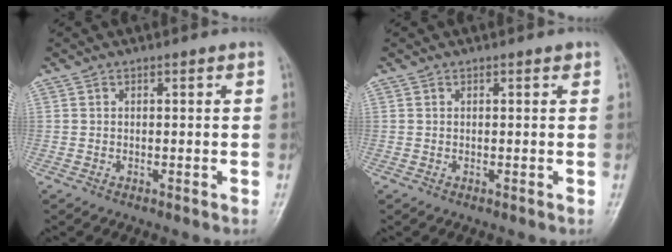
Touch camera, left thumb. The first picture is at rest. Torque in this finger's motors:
{"motor_torque": [0.09, -0.05, 0.15, 0.05, 0.00]}